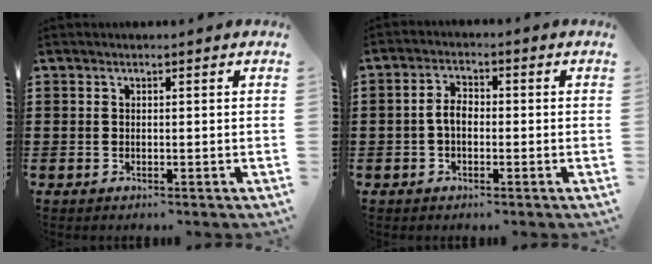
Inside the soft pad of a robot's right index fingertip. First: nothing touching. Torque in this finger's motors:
{"motor_torque": [0.84, -0.61, 0.39, 0.10]}